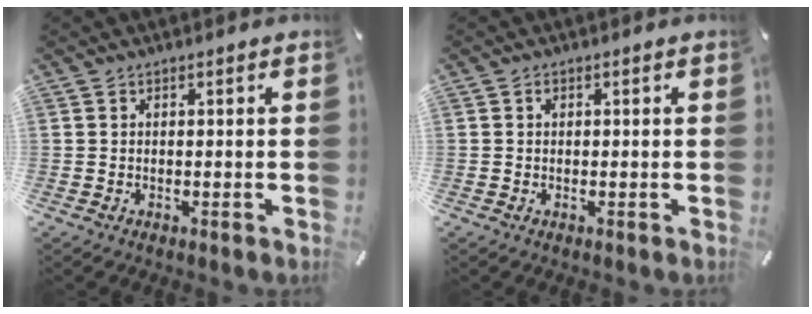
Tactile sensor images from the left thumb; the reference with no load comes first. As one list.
[{"total": 0.7, "force": [0.1, 0.5, 0.4], "torque": [-0.009, 0.002, 0.002]}]